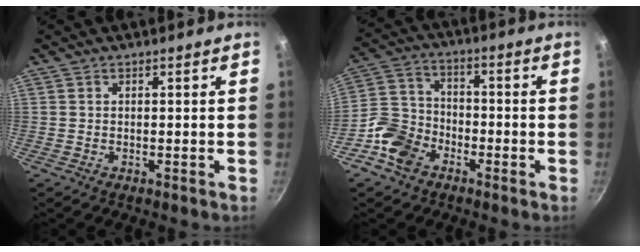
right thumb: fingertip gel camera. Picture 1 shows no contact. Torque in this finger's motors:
{"motor_torque": [2.38, 1.81, 0.00, -0.09, 0.15]}